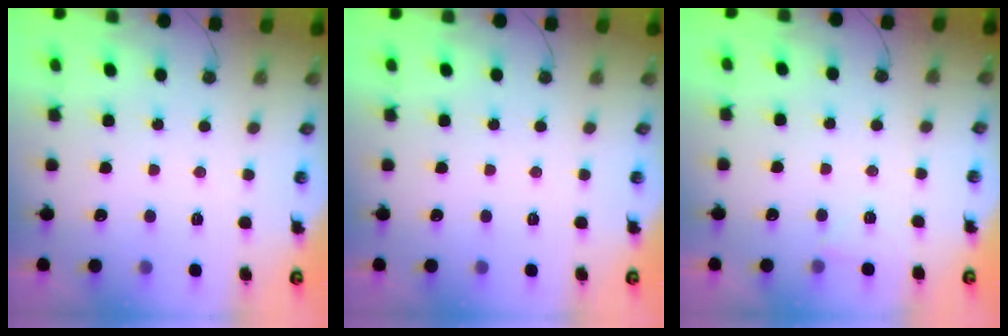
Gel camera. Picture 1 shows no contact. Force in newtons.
{"total": 0.0}
{"total": 1.8, "press": 1.6, "slide": 0.8}